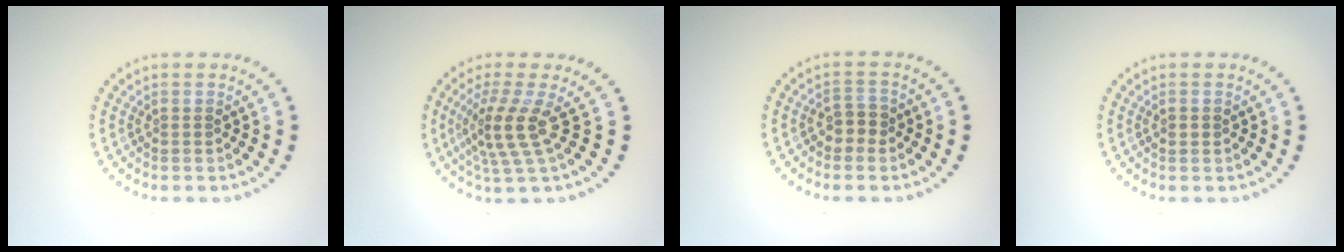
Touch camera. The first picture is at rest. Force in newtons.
{"total": 3.6, "press": 2.6, "slide": 2.5}
{"total": 1.8, "press": 1.7, "slide": 0.8}
{"total": 1.0, "press": 1.0, "slide": 0.1}